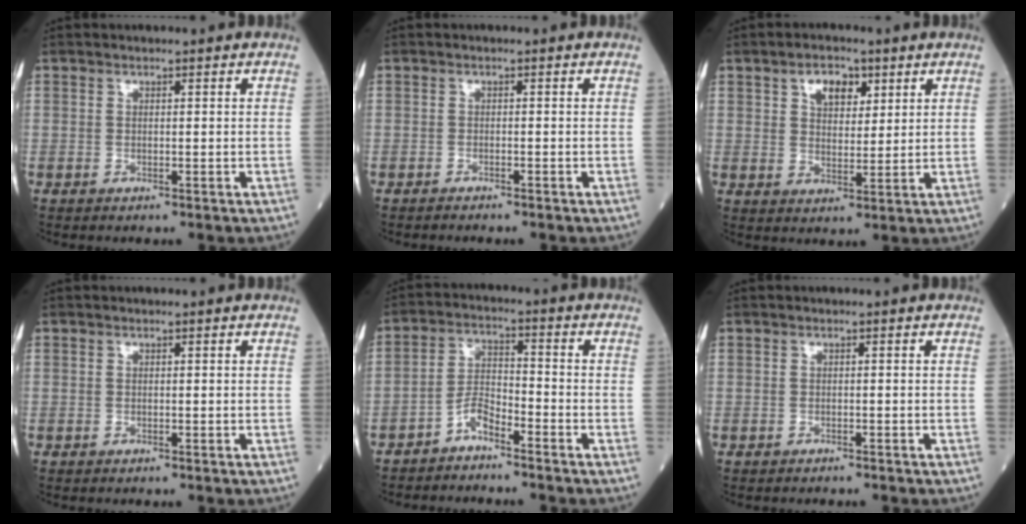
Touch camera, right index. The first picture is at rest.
{"total": 1.2, "force": [-1.1, 0.0, 0.4], "torque": [-0.010, -0.001, -0.012]}
{"total": 5.3, "force": [2.7, 2.9, 3.4], "torque": [-0.057, 0.009, 0.049]}
{"total": 0.0}
{"total": 4.0, "force": [-3.2, 1.1, 2.2], "torque": [-0.044, 0.003, -0.062]}
{"total": 0.9, "force": [-0.8, 0.1, 0.4], "torque": [-0.010, -0.002, -0.006]}